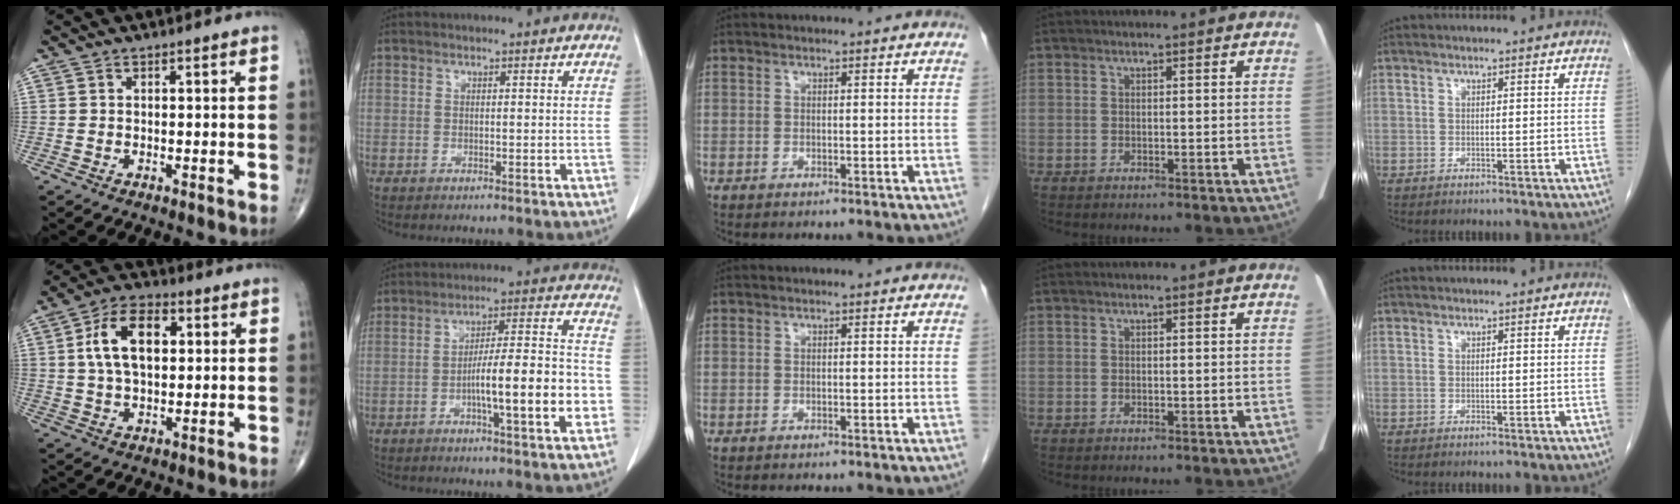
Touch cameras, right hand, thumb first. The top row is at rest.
{"thumb": {"total": 11.8, "force": [2.4, 6.9, 9.3], "torque": [-0.152, 0.012, 0.036]}, "index": {"total": 13.0, "force": [-3.7, 1.1, 12.5], "torque": [-0.199, 0.011, -0.057]}}